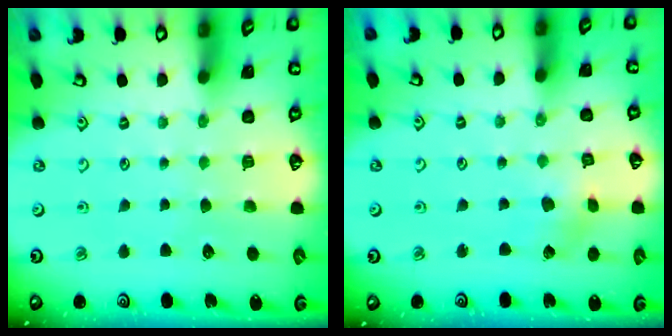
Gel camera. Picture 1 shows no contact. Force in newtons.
{"total": 1.9, "press": 1.9, "slide": 0.3}